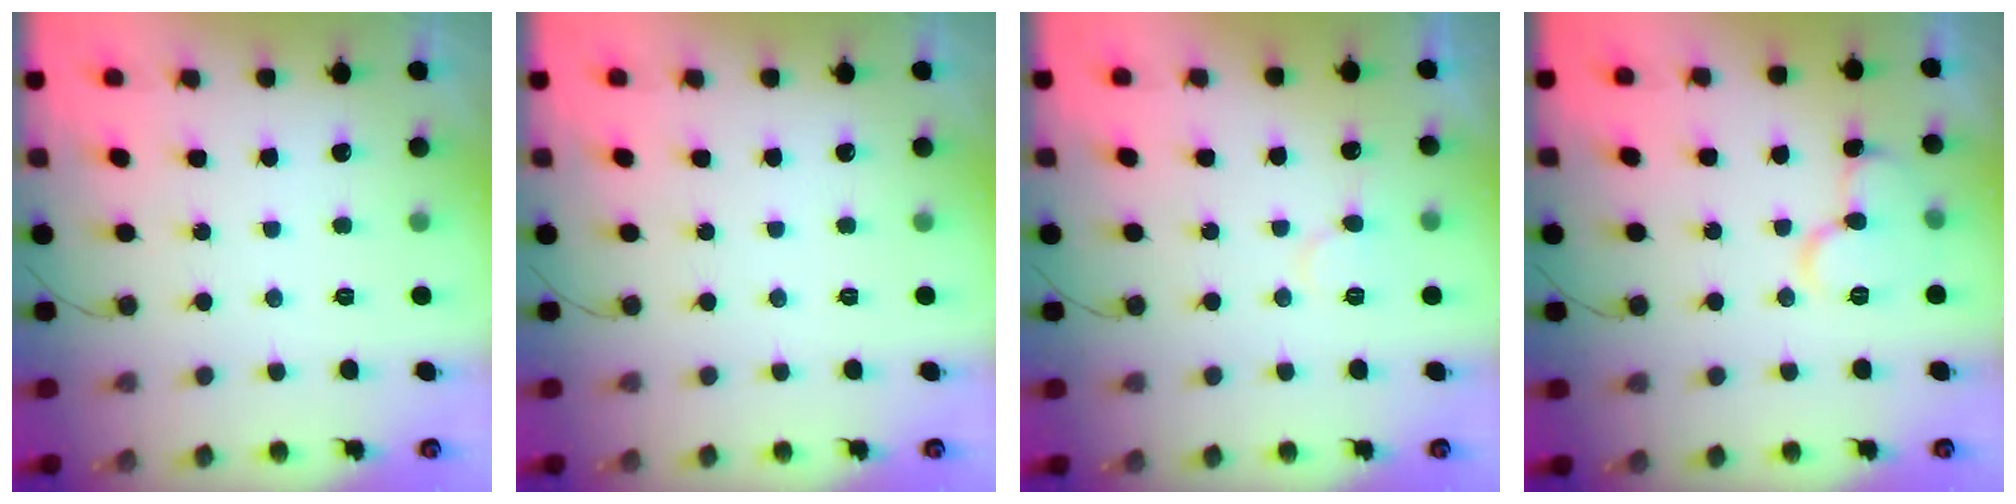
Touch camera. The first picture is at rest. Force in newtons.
{"total": 0.0}
{"total": 6.1, "press": 6.1, "slide": 0.6}
{"total": 9.6, "press": 9.5, "slide": 1.2}